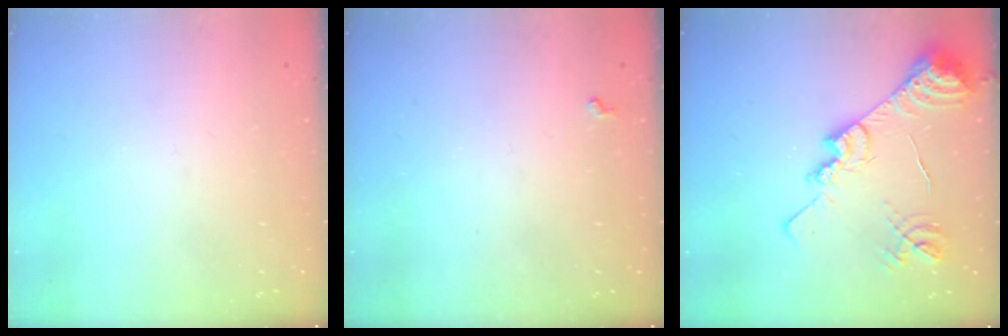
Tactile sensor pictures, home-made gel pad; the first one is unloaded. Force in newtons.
{"total": 2.8, "press": 2.8, "slide": 0.5}
{"total": 18.8, "press": 18.7, "slide": 1.8}